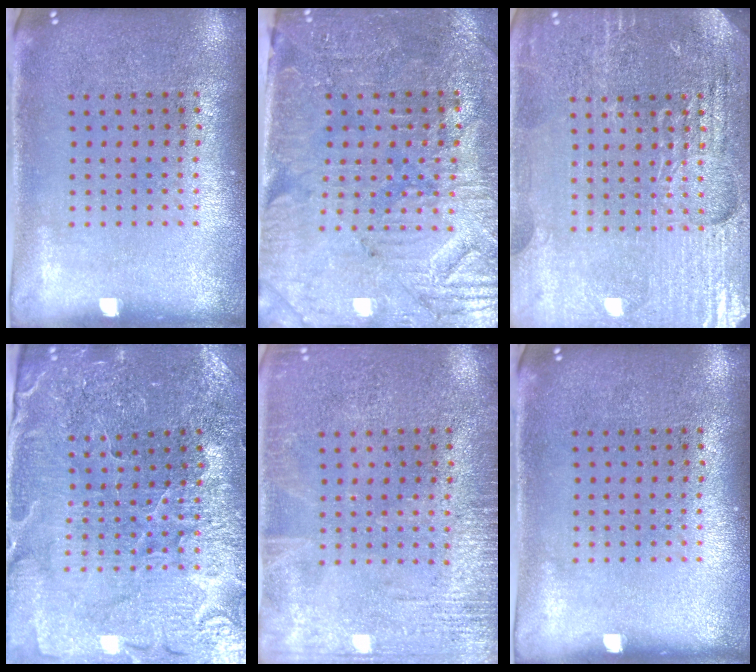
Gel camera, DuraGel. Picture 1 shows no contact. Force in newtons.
{"total": 3.8, "press": 3.5, "slide": 1.5}
{"total": 4.4, "press": 4.2, "slide": 1.5}
{"total": 3.2, "press": 3.2, "slide": 0.1}
{"total": 2.6, "press": 2.5, "slide": 0.3}
{"total": 0.0}